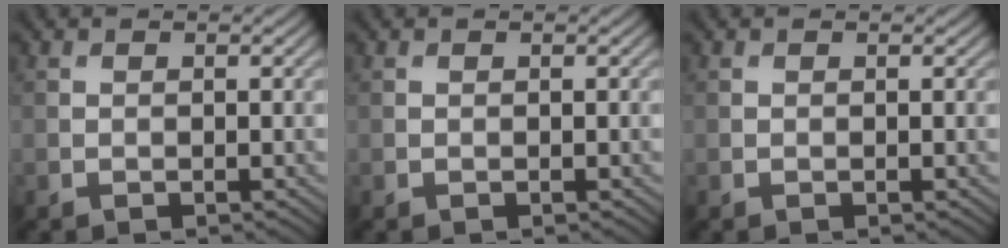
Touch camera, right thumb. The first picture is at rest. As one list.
[{"total": 0.0}, {"total": 0.0}]